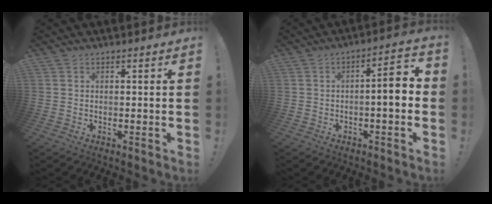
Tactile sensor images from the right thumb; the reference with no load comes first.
{"total": 7.0, "force": [-1.3, 1.5, 6.7], "torque": [-0.100, 0.003, -0.027]}